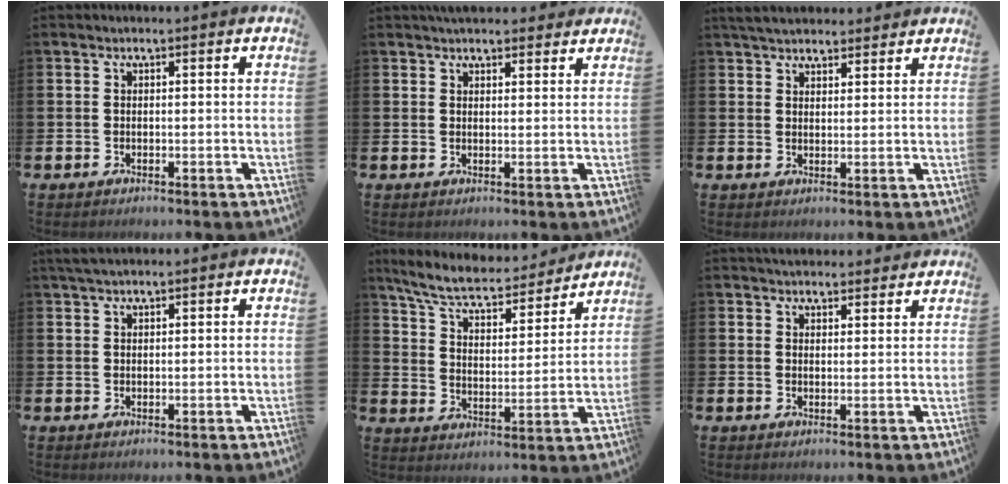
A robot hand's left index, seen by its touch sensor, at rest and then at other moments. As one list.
[{"total": 3.3, "force": [3.1, 1.0, 0.3], "torque": [0.003, -0.017, 0.056]}, {"total": 4.1, "force": [3.9, 1.0, 0.7], "torque": [-0.015, -0.014, 0.072]}, {"total": 2.0, "force": [1.7, 0.5, 1.0], "torque": [-0.016, 0.002, 0.029]}, {"total": 7.9, "force": [7.2, 1.5, 2.9], "torque": [-0.088, -0.049, 0.123]}, {"total": 3.4, "force": [3.3, 0.9, 0.0], "torque": [0.007, -0.020, 0.059]}]